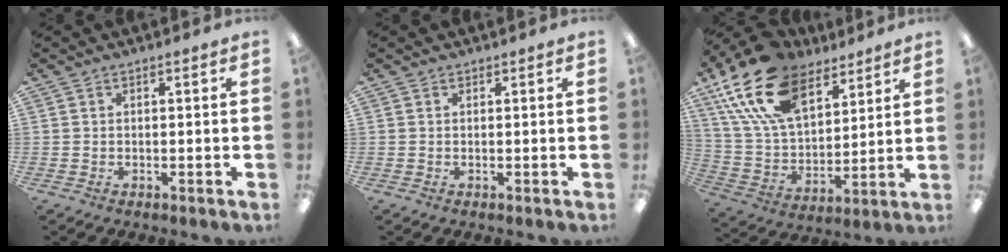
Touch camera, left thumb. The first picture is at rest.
{"total": 0.0}
{"total": 21.1, "force": [13.2, 11.2, 12.0], "torque": [-0.259, -0.058, 0.240]}